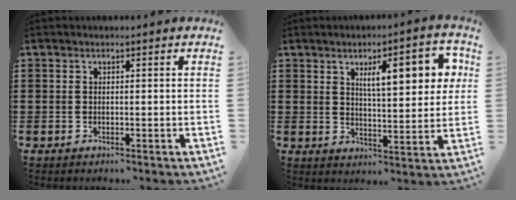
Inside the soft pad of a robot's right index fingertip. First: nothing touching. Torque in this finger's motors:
{"motor_torque": [0.63, -0.12, 0.76, 0.16]}